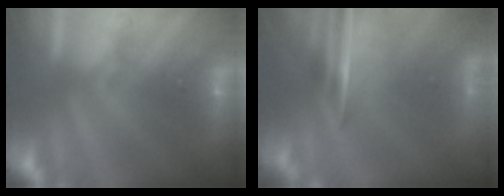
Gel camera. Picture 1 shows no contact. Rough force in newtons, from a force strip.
{"total": 6.9}